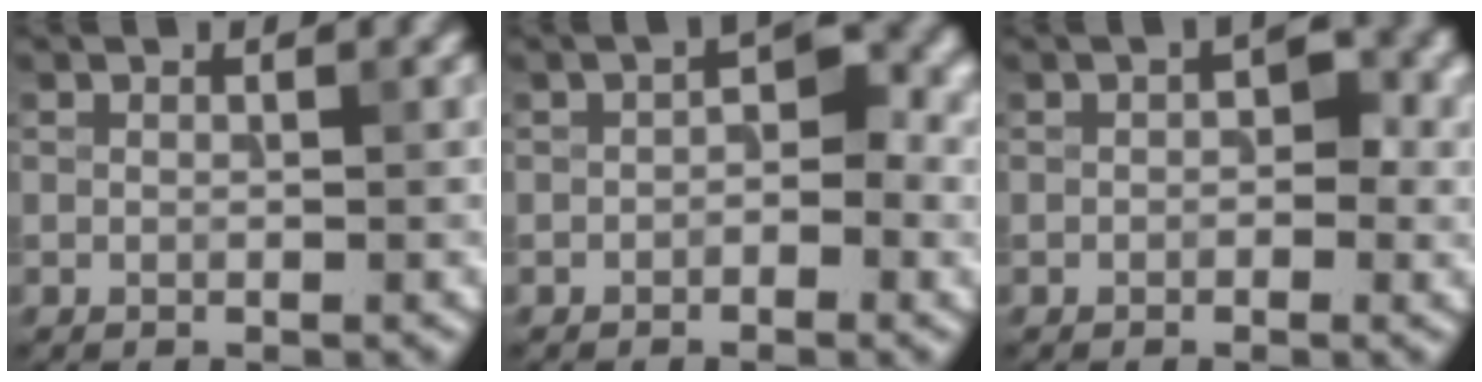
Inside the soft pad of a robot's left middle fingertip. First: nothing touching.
{"total": 3.5, "force": [-0.2, 2.1, 2.8], "torque": [-0.028, 0.002, -0.009]}
{"total": 2.8, "force": [0.2, 1.7, 2.2], "torque": [-0.021, 0.001, -0.001]}